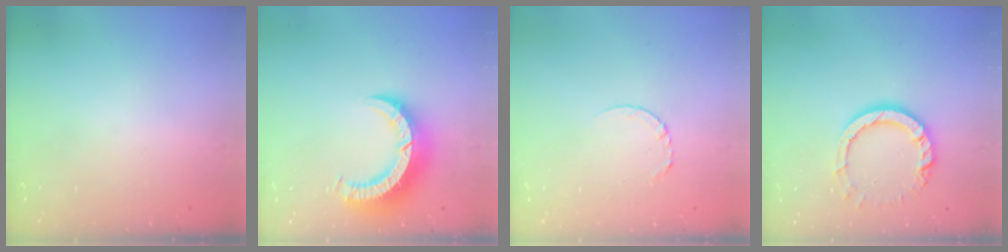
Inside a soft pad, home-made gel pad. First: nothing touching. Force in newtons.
{"total": 10.3, "press": 10.2, "slide": 1.2}
{"total": 3.9, "press": 3.9, "slide": 0.3}
{"total": 11.3, "press": 11.2, "slide": 1.3}